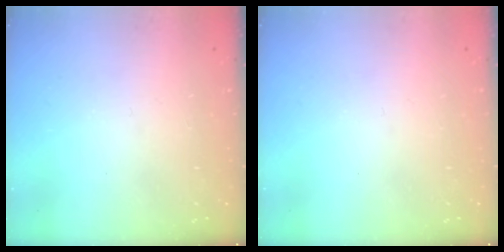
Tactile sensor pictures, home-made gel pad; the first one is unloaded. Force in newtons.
{"total": 0.0}